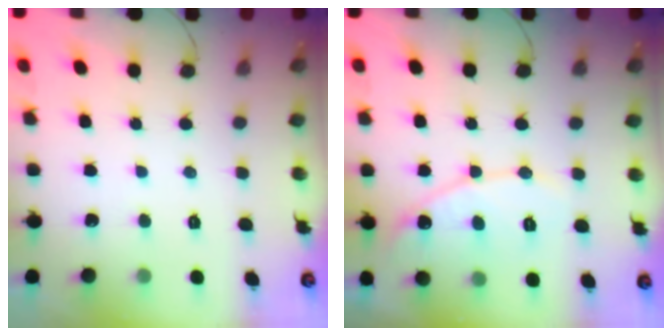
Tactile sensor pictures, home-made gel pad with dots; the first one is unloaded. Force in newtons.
{"total": 9.6, "press": 9.6, "slide": 0.8}